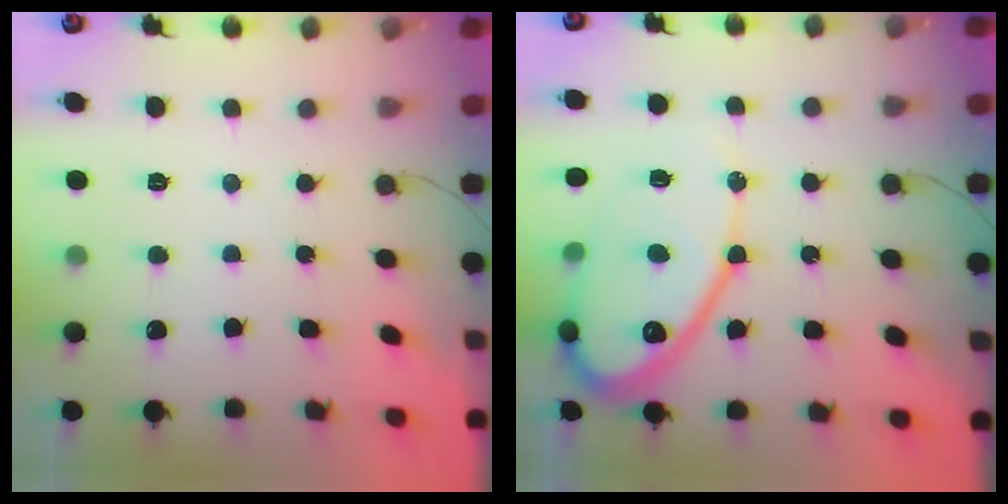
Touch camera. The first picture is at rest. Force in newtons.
{"total": 15.4, "press": 15.4, "slide": 1.3}